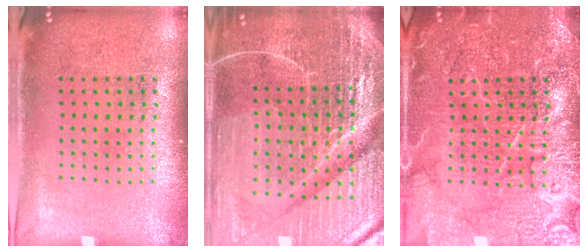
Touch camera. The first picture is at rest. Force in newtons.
{"total": 7.1, "press": 6.1, "slide": 3.5}
{"total": 7.2, "press": 7.1, "slide": 1.0}